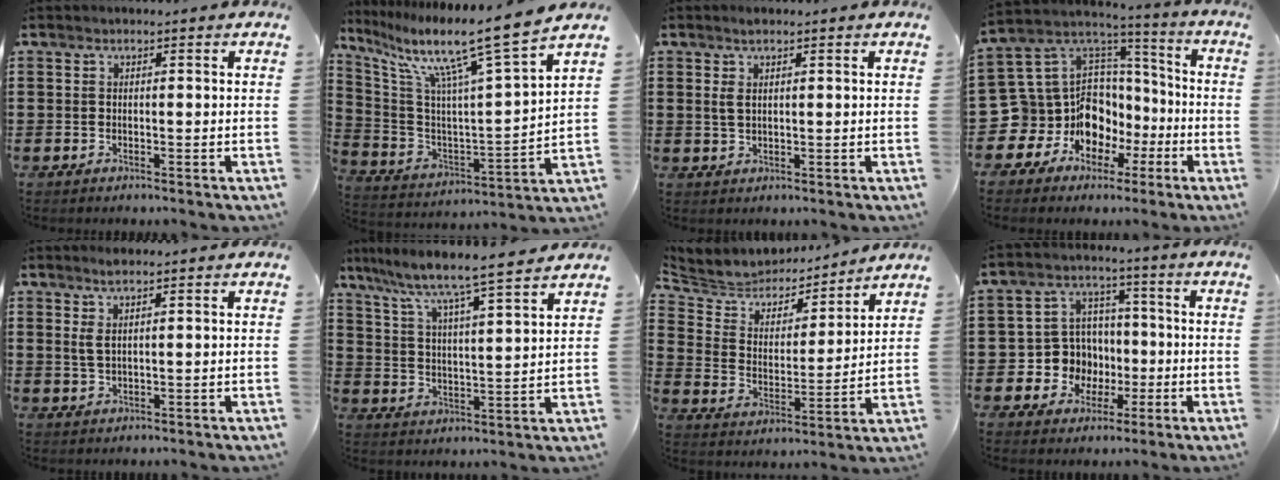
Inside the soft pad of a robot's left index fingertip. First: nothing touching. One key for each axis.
{"total": 12.7, "fx": 9.3, "fy": 0.1, "fz": 8.7, "tx": -0.179, "ty": -0.066, "tz": 0.140}
{"total": 2.3, "fx": 1.0, "fy": 0.8, "fz": 1.9, "tx": -0.040, "ty": 0.006, "tz": 0.017}
{"total": 12.7, "fx": -4.4, "fy": 11.5, "fz": 3.4, "tx": -0.114, "ty": -0.021, "tz": -0.058}
{"total": 2.9, "fx": 1.5, "fy": 0.7, "fz": 2.4, "tx": -0.050, "ty": 0.004, "tz": 0.026}
{"total": 6.1, "fx": 5.5, "fy": -0.4, "fz": 2.8, "tx": -0.077, "ty": -0.042, "tz": 0.083}
{"total": 4.9, "fx": 4.6, "fy": 1.7, "fz": -0.1, "tx": -0.036, "ty": -0.038, "tz": 0.074}
{"total": 8.3, "fx": -0.8, "fy": 7.9, "fz": 2.1, "tx": -0.067, "ty": 0.012, "tz": -0.005}